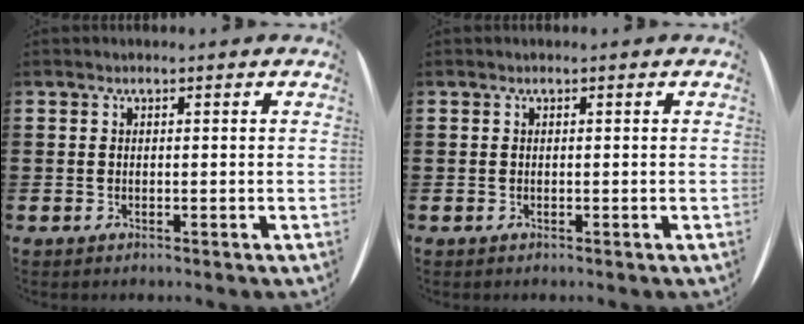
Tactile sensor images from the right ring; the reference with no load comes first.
{"total": 0.0}